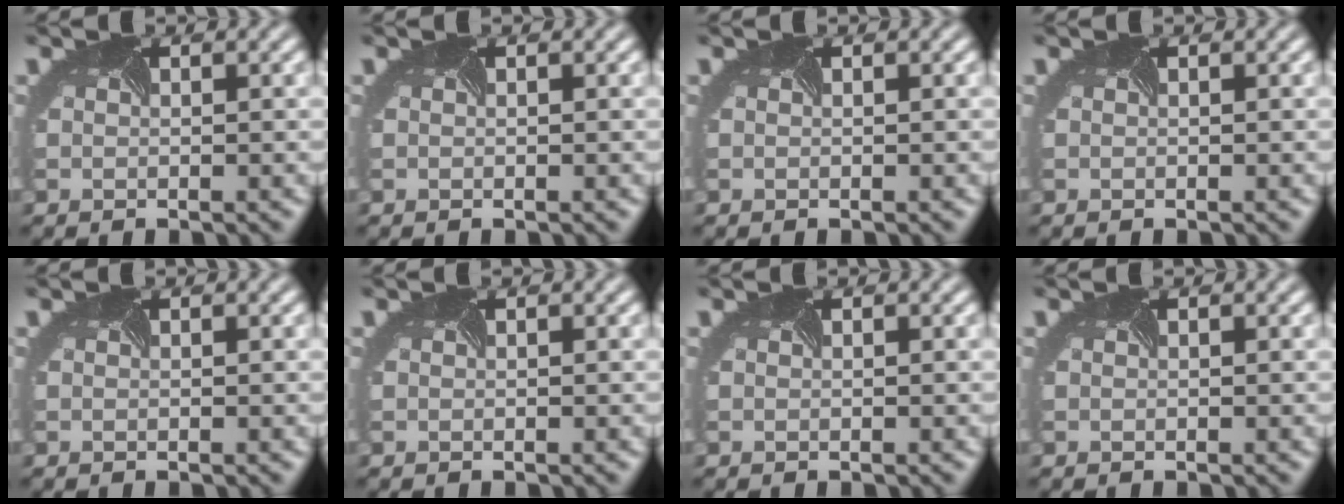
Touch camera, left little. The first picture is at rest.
{"total": 0.0}
{"total": 0.0}
{"total": 0.0}
{"total": 0.0}
{"total": 0.0}
{"total": 0.0}
{"total": 0.0}